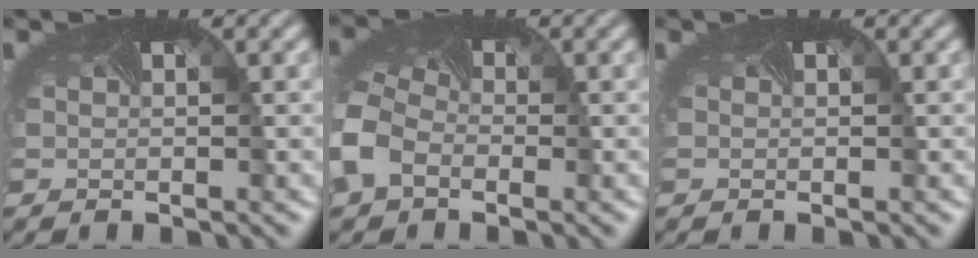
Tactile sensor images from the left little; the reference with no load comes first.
{"total": 7.0, "force": [-2.1, 5.0, 4.5], "torque": [-0.131, -0.011, -0.043]}
{"total": 0.0}